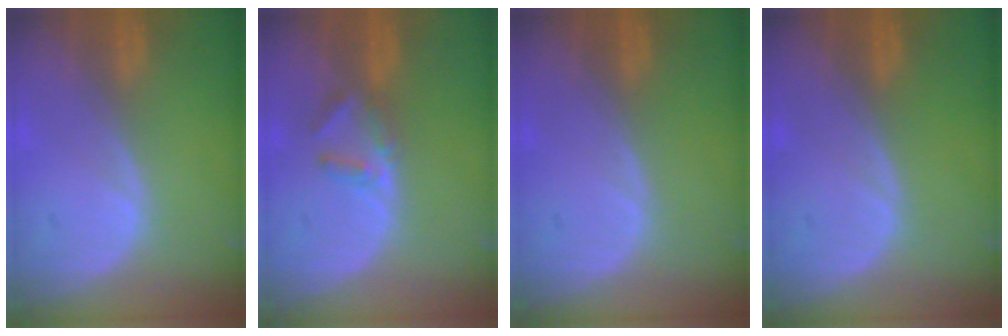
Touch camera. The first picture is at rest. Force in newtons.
{"total": 3.2, "press": 3.0, "slide": 1.0}
{"total": 0.0}
{"total": 0.0}